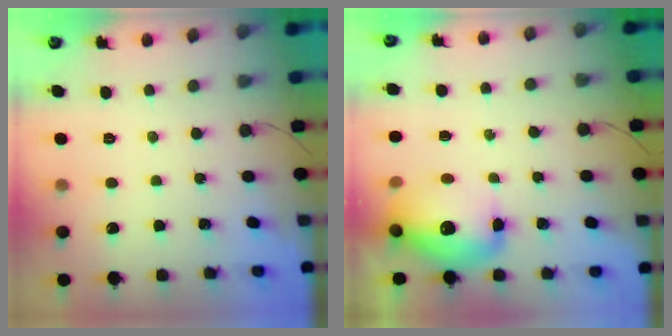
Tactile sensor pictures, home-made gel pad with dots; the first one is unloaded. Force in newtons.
{"total": 13.4, "press": 13.1, "slide": 2.9}